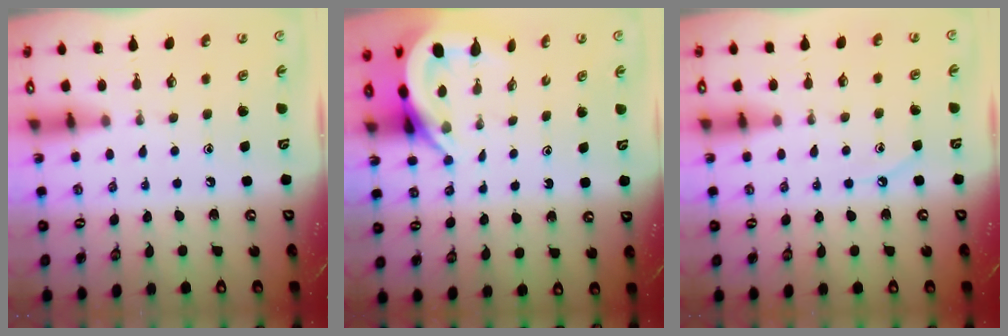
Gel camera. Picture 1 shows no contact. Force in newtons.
{"total": 6.4, "press": 6.4, "slide": 0.7}
{"total": 4.7, "press": 4.7, "slide": 0.4}